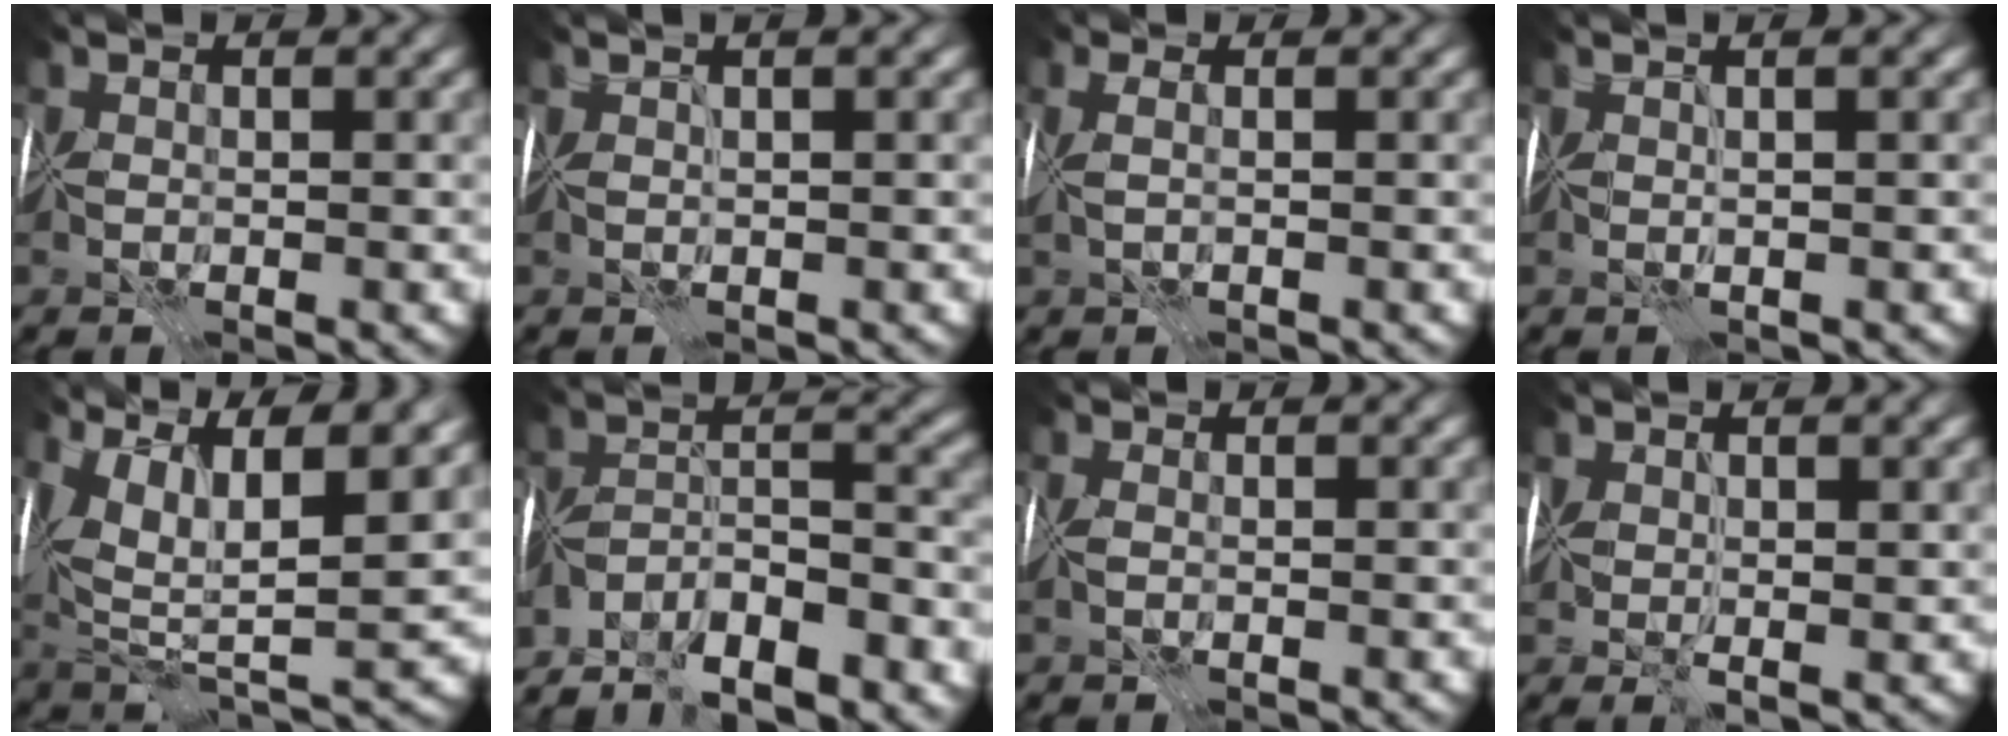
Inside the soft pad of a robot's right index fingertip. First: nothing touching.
{"total": 1.5, "force": [1.0, -0.3, 1.1], "torque": [-0.013, 0.005, 0.014]}
{"total": 1.4, "force": [0.5, 0.2, 1.3], "torque": [-0.026, 0.014, 0.007]}
{"total": 2.1, "force": [1.0, 0.1, 1.8], "torque": [-0.012, 0.010, -0.002]}
{"total": 12.2, "force": [5.3, 4.8, 9.9], "torque": [-0.164, 0.002, 0.099]}
{"total": 9.4, "force": [-8.0, 2.4, 4.3], "torque": [-0.065, 0.006, -0.137]}
{"total": 0.7, "force": [0.0, 0.3, 0.6], "torque": [-0.012, -0.002, 0.002]}
{"total": 1.9, "force": [0.5, 0.6, 1.7], "torque": [-0.033, -0.004, 0.013]}